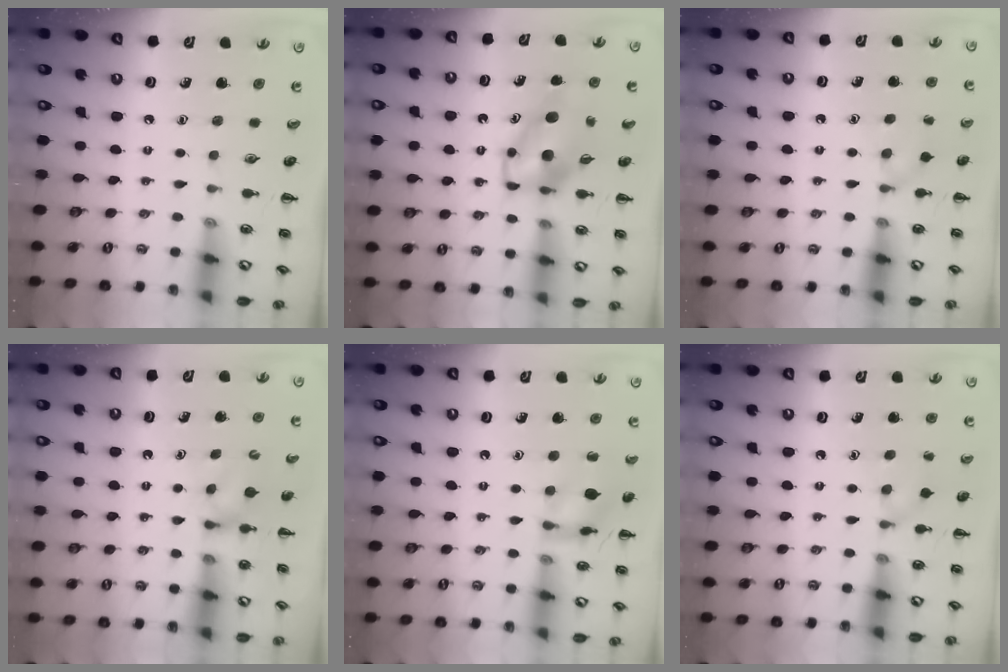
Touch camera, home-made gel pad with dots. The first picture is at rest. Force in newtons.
{"total": 6.1, "press": 6.0, "slide": 1.4}
{"total": 6.7, "press": 6.5, "slide": 1.8}
{"total": 3.8, "press": 3.6, "slide": 1.2}
{"total": 11.9, "press": 11.8, "slide": 0.6}
{"total": 6.7, "press": 6.5, "slide": 1.8}